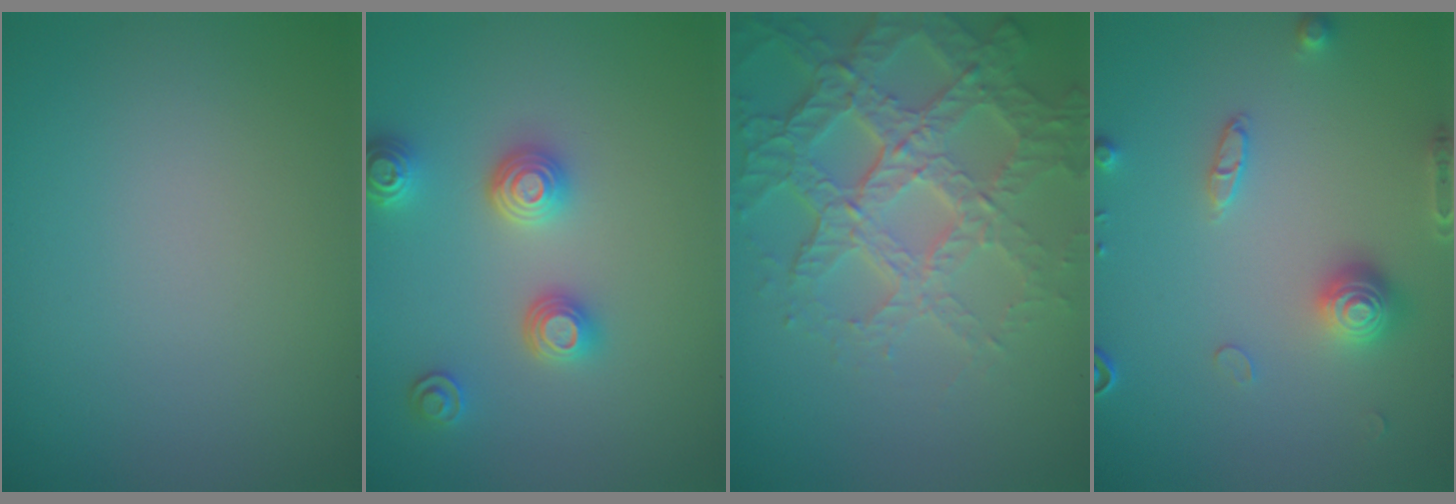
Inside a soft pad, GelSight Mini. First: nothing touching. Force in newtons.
{"total": 3.2, "press": 3.0, "slide": 1.0}
{"total": 7.4, "press": 5.2, "slide": 5.2}
{"total": 3.1, "press": 3.0, "slide": 0.9}